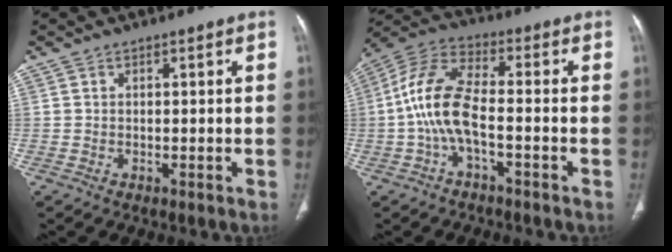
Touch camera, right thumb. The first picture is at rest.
{"total": 11.0, "force": [-2.3, 4.4, 9.8], "torque": [-0.217, 0.040, -0.050]}